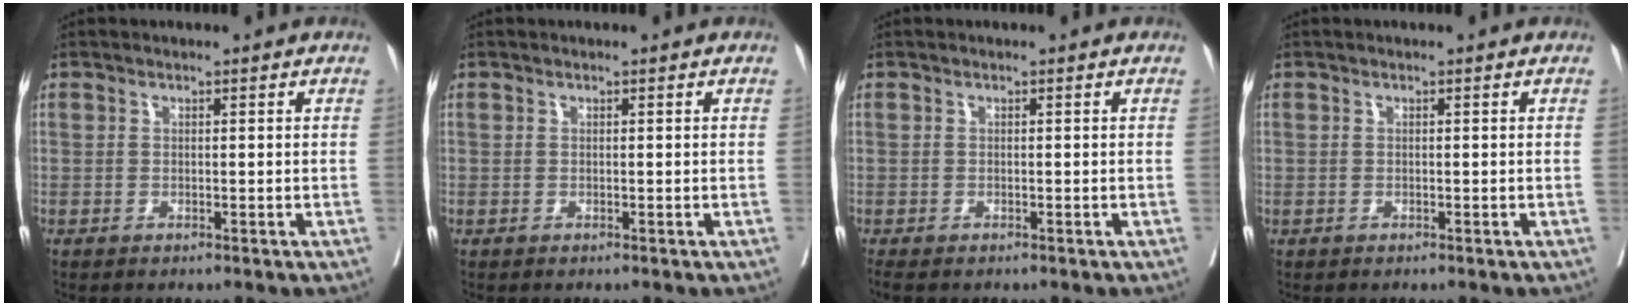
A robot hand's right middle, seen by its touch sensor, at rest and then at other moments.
{"total": 0.0}
{"total": 2.1, "force": [-1.6, 0.8, 1.0], "torque": [-0.017, -0.009, -0.024]}
{"total": 0.0}